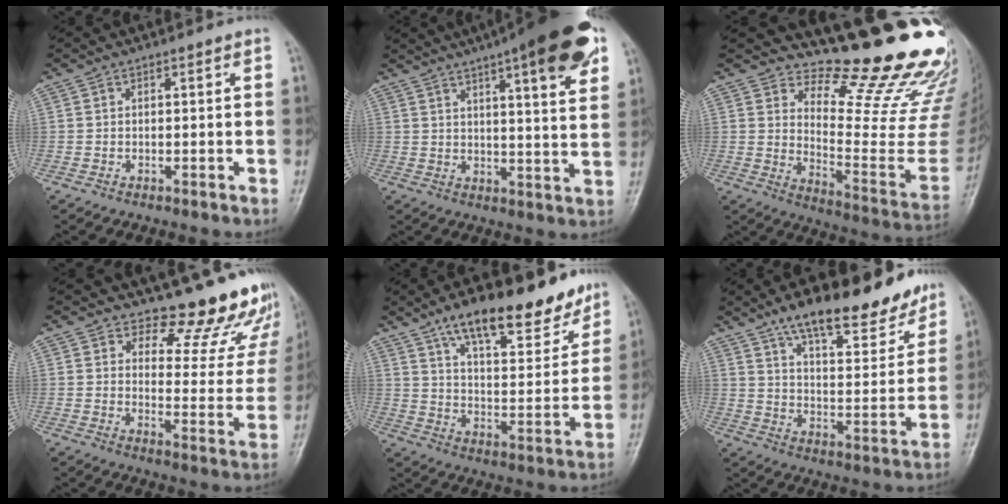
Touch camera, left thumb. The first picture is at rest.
{"total": 18.6, "force": [10.5, 3.9, 14.9], "torque": [-0.193, -0.021, 0.138]}
{"total": 21.2, "force": [18.0, 4.8, 10.1], "torque": [-0.093, -0.181, 0.245]}
{"total": 15.1, "force": [14.0, 5.1, 2.3], "torque": [0.028, -0.135, 0.145]}
{"total": 18.2, "force": [13.1, 6.4, 10.9], "torque": [-0.119, -0.069, 0.209]}
{"total": 18.3, "force": [13.9, 5.9, 10.3], "torque": [-0.109, -0.073, 0.219]}